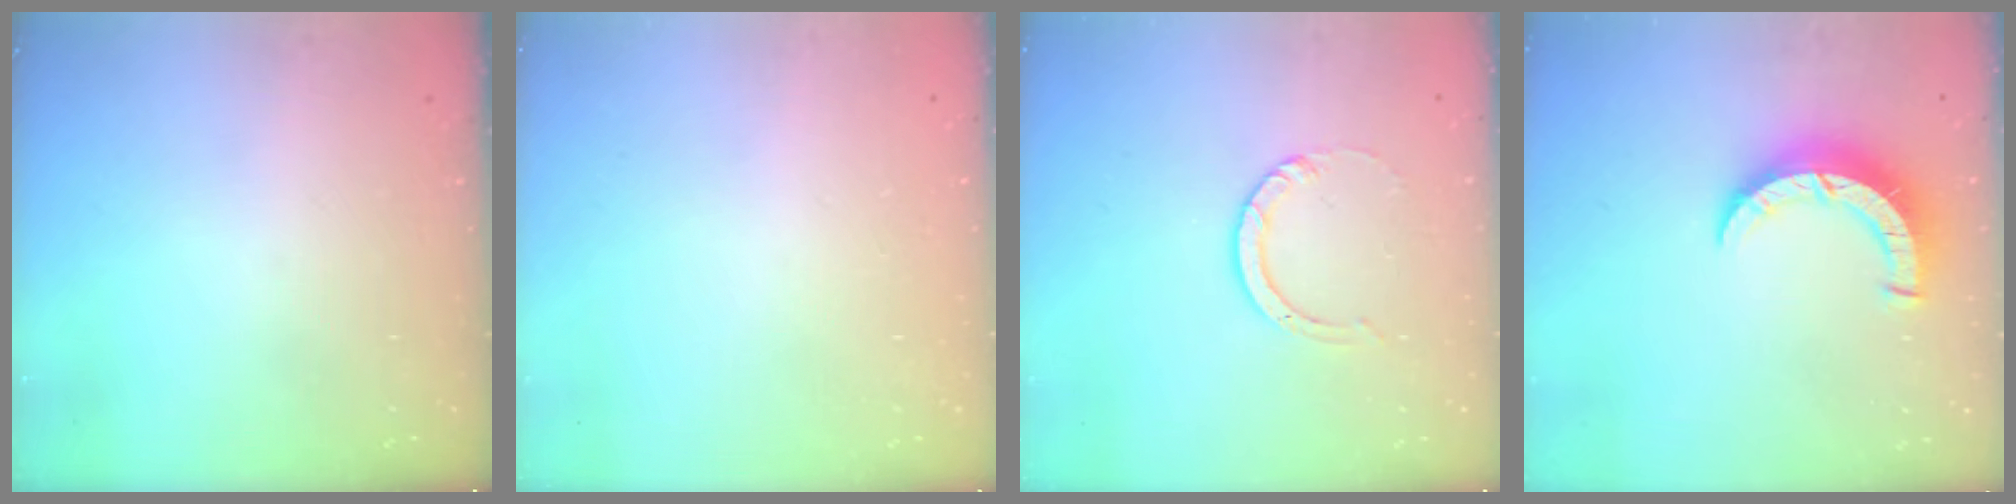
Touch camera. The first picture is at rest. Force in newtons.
{"total": 2.6, "press": 2.6, "slide": 0.2}
{"total": 5.1, "press": 5.1, "slide": 0.3}
{"total": 8.6, "press": 8.6, "slide": 0.5}